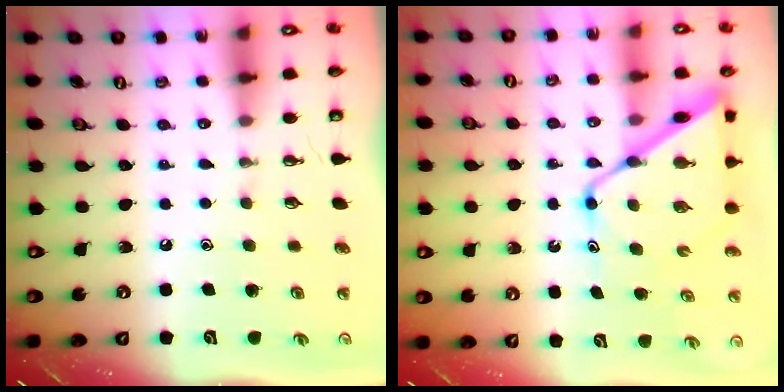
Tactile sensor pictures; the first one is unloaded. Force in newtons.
{"total": 14.0, "press": 14.0, "slide": 0.9}